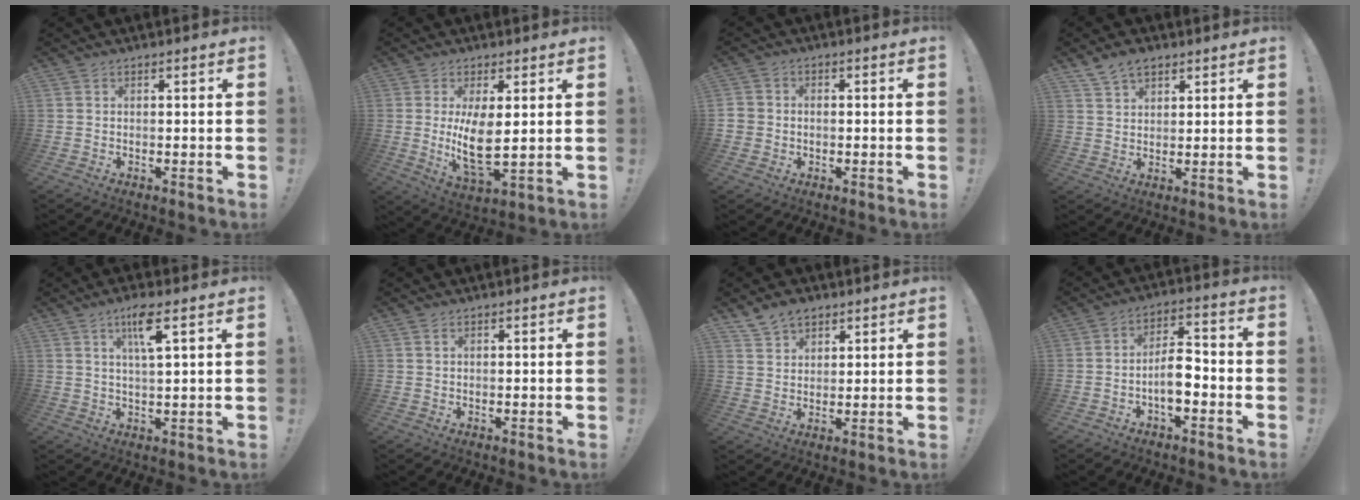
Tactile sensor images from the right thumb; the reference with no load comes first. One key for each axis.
{"total": 10.4, "fx": 1.8, "fy": 4.3, "fz": 9.2, "tx": -0.175, "ty": -0.029, "tz": 0.028}
{"total": 3.0, "fx": -0.9, "fy": 2.7, "fz": 1.0, "tx": -0.010, "ty": 0.007, "tz": -0.016}
{"total": 6.3, "fx": 4.4, "fy": 3.7, "fz": 2.5, "tx": -0.038, "ty": -0.019, "tz": 0.083}
{"total": 7.7, "fx": 3.9, "fy": 1.2, "fz": 6.5, "tx": -0.103, "ty": -0.007, "tz": 0.058}
{"total": 0.9, "fx": 0.6, "fy": 0.4, "fz": 0.6, "tx": -0.017, "ty": 0.003, "tz": 0.012}
{"total": 7.0, "fx": 5.0, "fy": 4.4, "fz": 2.0, "tx": -0.035, "ty": -0.022, "tz": 0.096}
{"total": 8.6, "fx": -2.8, "fy": 4.1, "fz": 7.0, "tx": -0.117, "ty": 0.014, "tz": -0.051}